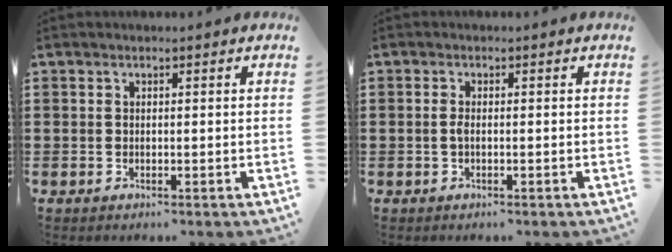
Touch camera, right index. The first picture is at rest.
{"total": 1.2, "force": [-0.3, 0.3, 1.2], "torque": [-0.030, -0.003, -0.008]}